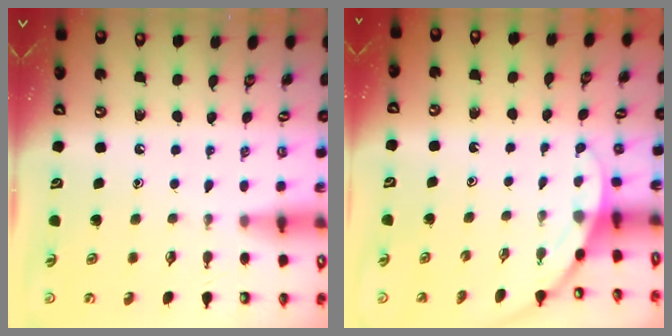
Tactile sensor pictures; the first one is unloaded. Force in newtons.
{"total": 4.1, "press": 4.1, "slide": 0.3}